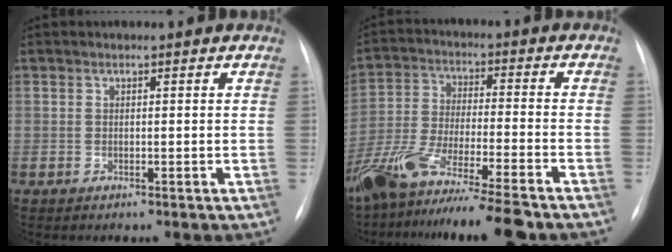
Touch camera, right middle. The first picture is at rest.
{"total": 16.0, "force": [-12.8, 0.7, 9.6], "torque": [-0.191, -0.045, -0.221]}